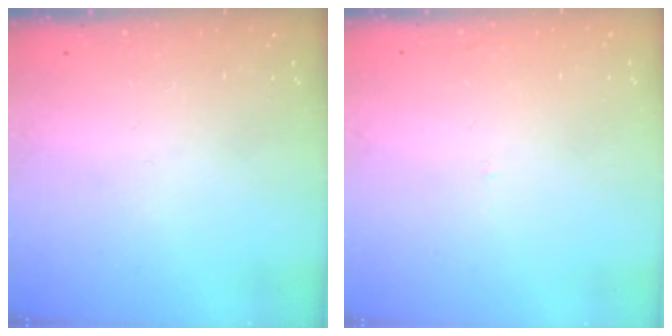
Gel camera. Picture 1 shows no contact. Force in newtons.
{"total": 0.9, "press": 0.9, "slide": 0.1}